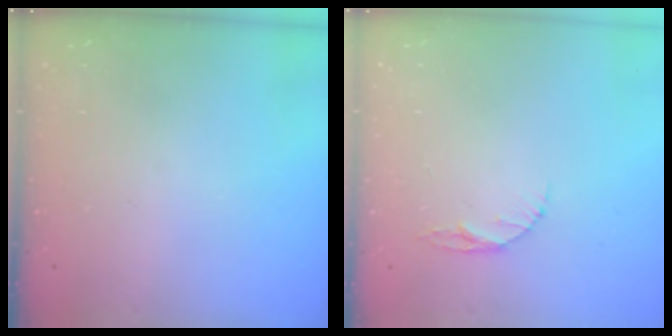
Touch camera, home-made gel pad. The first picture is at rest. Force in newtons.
{"total": 4.7, "press": 4.7, "slide": 0.6}